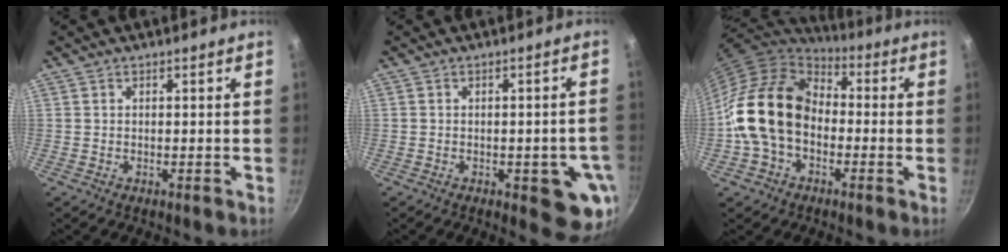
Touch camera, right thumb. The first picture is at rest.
{"total": 8.9, "force": [-2.6, 3.7, 7.7], "torque": [-0.055, 0.002, -0.030]}
{"total": 17.3, "force": [-2.3, 12.7, 11.5], "torque": [-0.182, 0.047, -0.057]}